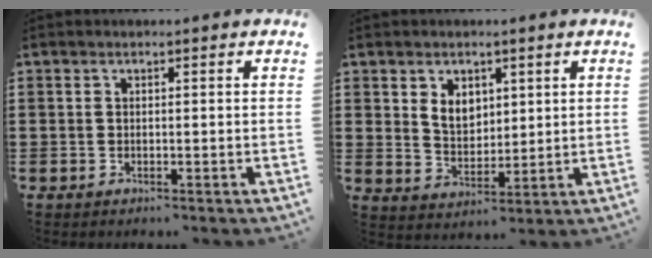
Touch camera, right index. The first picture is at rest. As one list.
[{"total": 4.7, "force": [1.9, 3.4, 2.5], "torque": [-0.054, 0.008, 0.032]}]